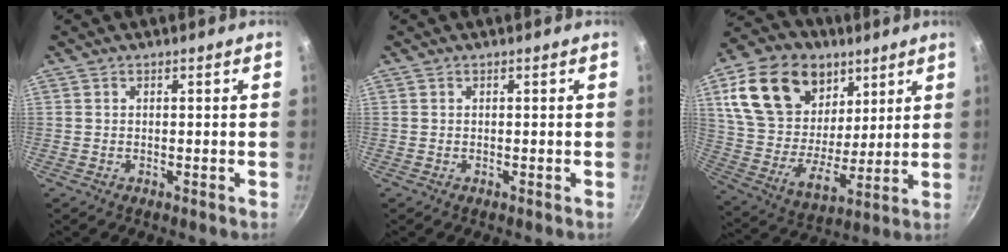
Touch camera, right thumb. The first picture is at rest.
{"total": 0.0}
{"total": 23.7, "force": [10.6, 16.5, 13.4], "torque": [-0.214, -0.037, 0.195]}